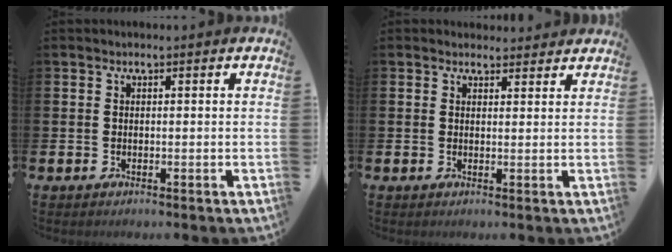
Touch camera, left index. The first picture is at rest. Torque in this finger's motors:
{"motor_torque": [0.88, -1.27, 0.18, 0.00]}